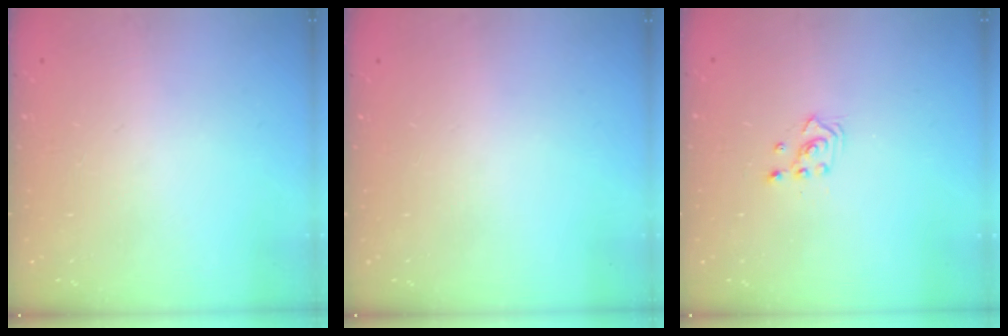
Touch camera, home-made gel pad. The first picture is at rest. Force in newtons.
{"total": 0.0}
{"total": 2.5, "press": 2.5, "slide": 0.3}